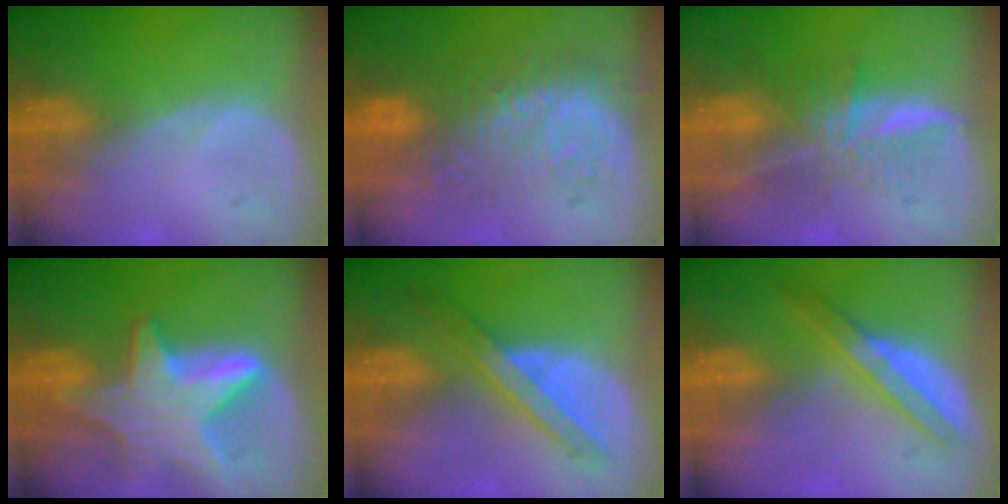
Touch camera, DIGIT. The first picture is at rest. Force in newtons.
{"total": 8.9, "press": 8.7, "slide": 2.0}
{"total": 7.4, "press": 6.2, "slide": 3.9}
{"total": 8.6, "press": 8.6, "slide": 0.5}
{"total": 6.0, "press": 5.8, "slide": 1.3}
{"total": 5.0, "press": 4.9, "slide": 0.9}